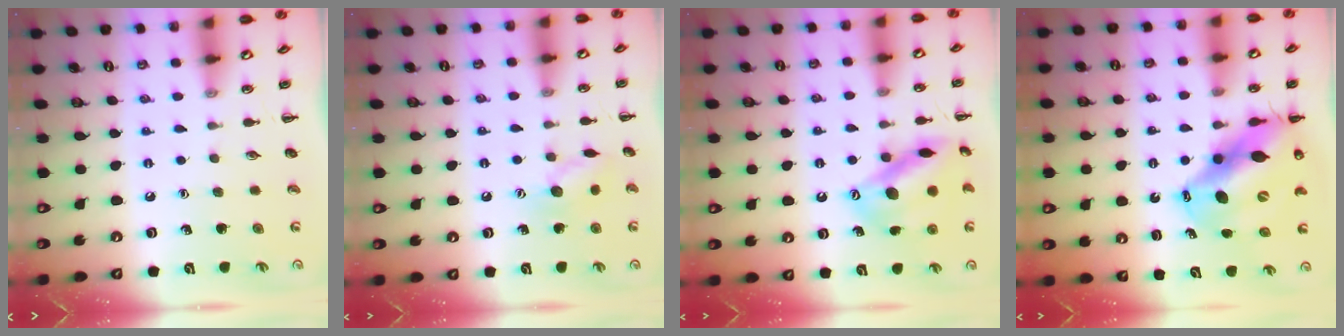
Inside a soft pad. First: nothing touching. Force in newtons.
{"total": 8.3, "press": 8.2, "slide": 0.9}
{"total": 15.6, "press": 15.6, "slide": 0.7}
{"total": 15.0, "press": 14.4, "slide": 4.2}